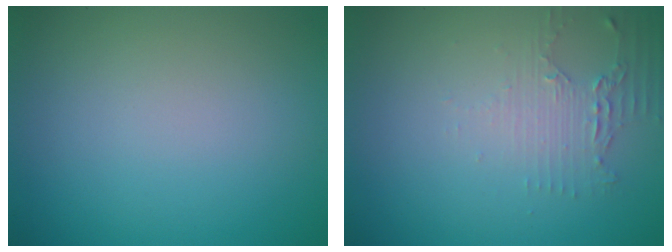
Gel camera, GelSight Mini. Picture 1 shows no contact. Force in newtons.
{"total": 2.2, "press": 1.8, "slide": 1.2}